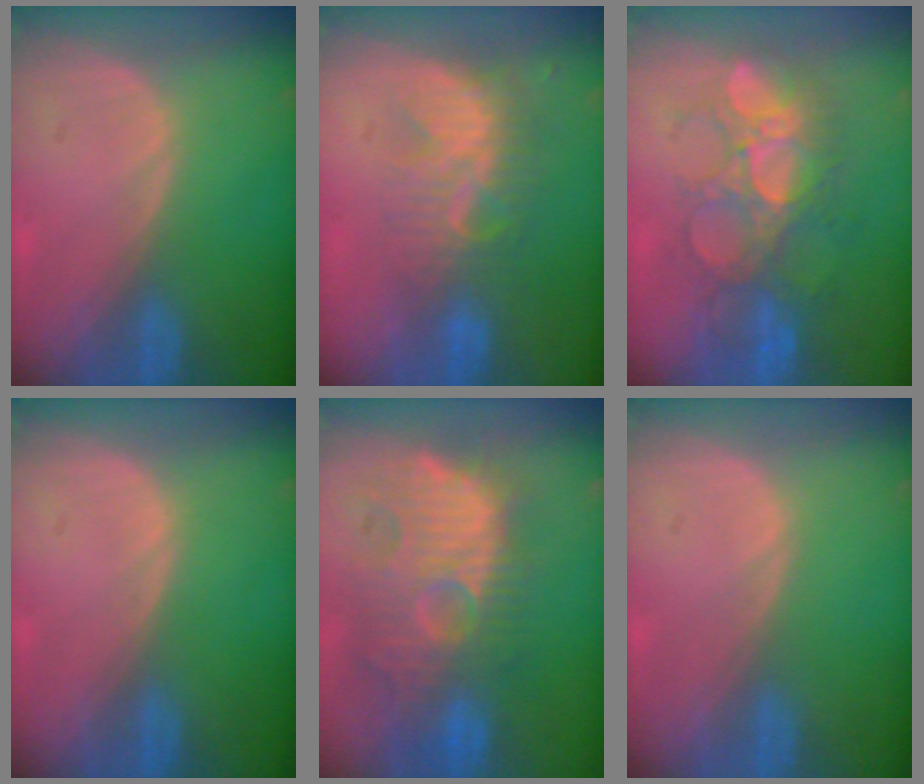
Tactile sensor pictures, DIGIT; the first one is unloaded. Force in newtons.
{"total": 8.6, "press": 7.6, "slide": 4.1}
{"total": 9.0, "press": 8.8, "slide": 2.0}
{"total": 0.0}
{"total": 12.4, "press": 12.0, "slide": 3.4}
{"total": 0.0}